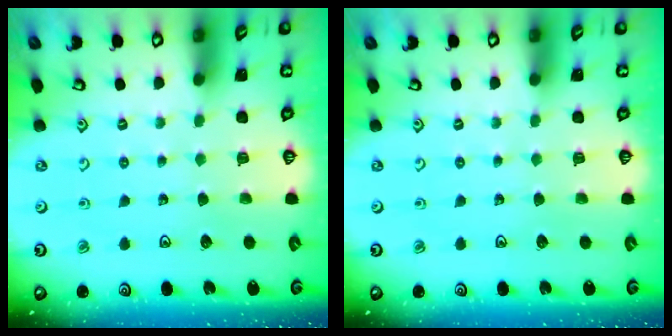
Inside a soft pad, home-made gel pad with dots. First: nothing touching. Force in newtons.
{"total": 0.0}